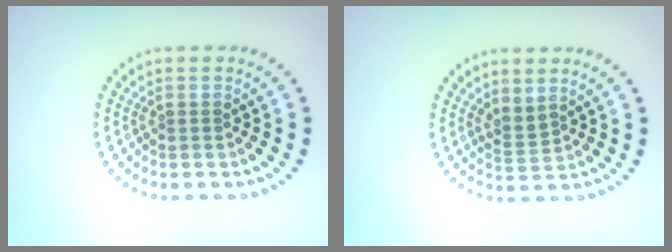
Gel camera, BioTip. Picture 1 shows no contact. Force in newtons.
{"total": 1.7, "press": 1.2, "slide": 1.1}